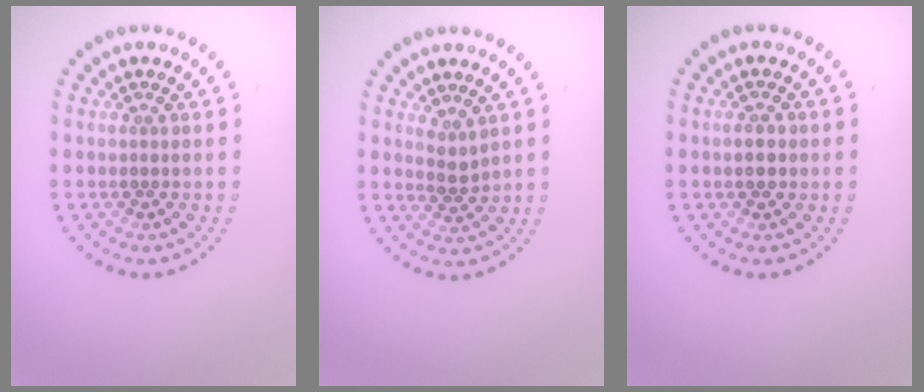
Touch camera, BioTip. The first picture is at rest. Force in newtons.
{"total": 1.5, "press": 1.1, "slide": 1.1}
{"total": 1.4, "press": 1.4, "slide": 0.2}